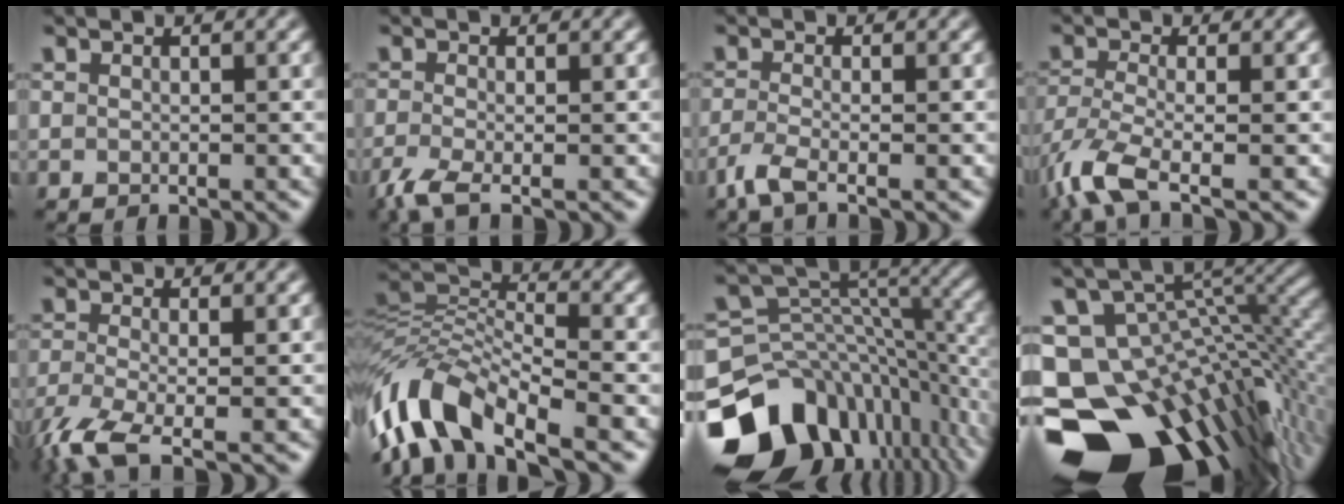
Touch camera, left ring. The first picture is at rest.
{"total": 3.1, "force": [-1.9, 0.7, 2.4], "torque": [-0.057, -0.009, -0.044]}
{"total": 2.8, "force": [-1.9, 0.5, 2.0], "torque": [-0.047, -0.007, -0.050]}
{"total": 6.3, "force": [-4.1, 1.6, 4.4], "torque": [-0.106, -0.014, -0.091]}
{"total": 5.8, "force": [-3.9, 1.4, 4.1], "torque": [-0.090, -0.015, -0.087]}
{"total": 9.3, "force": [-6.0, 3.4, 6.3], "torque": [-0.113, 0.011, -0.129]}
{"total": 15.7, "force": [-9.3, 10.5, 7.0], "torque": [-0.161, 0.005, -0.150]}
{"total": 18.0, "force": [-9.8, 10.8, 10.5], "torque": [-0.159, 0.010, -0.120]}